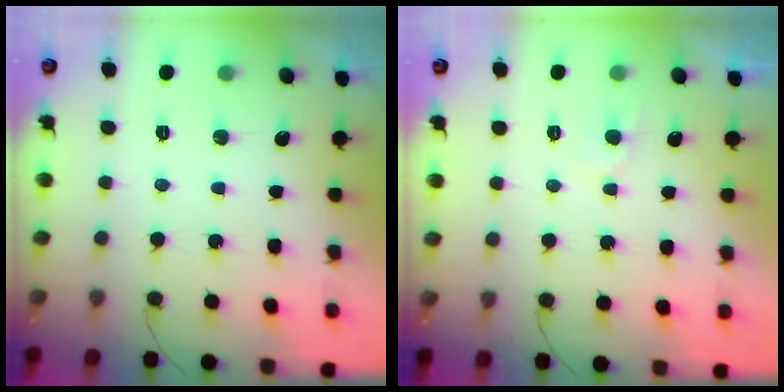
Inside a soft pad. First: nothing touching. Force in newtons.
{"total": 6.1, "press": 6.0, "slide": 0.6}